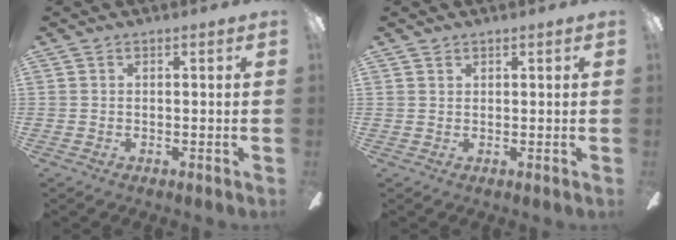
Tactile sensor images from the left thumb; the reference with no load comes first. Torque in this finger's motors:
{"motor_torque": [0.04, -0.14, -0.21, -0.01, -0.02]}